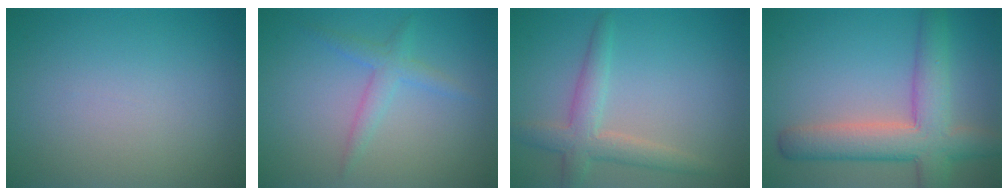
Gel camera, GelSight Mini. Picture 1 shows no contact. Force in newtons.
{"total": 2.0, "press": 2.0, "slide": 0.1}
{"total": 3.4, "press": 3.4, "slide": 0.1}
{"total": 7.1, "press": 7.1, "slide": 0.4}